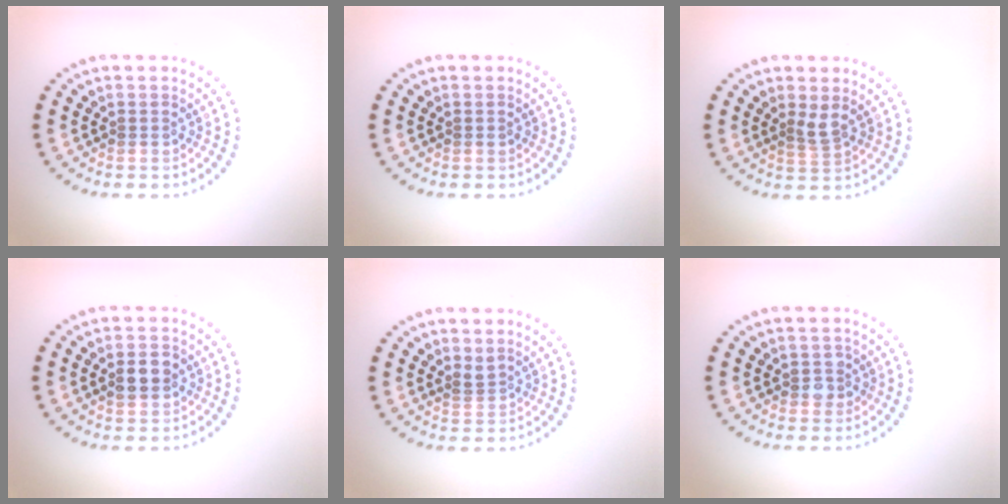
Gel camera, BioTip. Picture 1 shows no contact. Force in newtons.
{"total": 0.0}
{"total": 1.4, "press": 1.0, "slide": 0.9}
{"total": 2.9, "press": 2.9, "slide": 0.1}
{"total": 0.8, "press": 0.5, "slide": 0.6}
{"total": 1.5, "press": 1.4, "slide": 0.7}